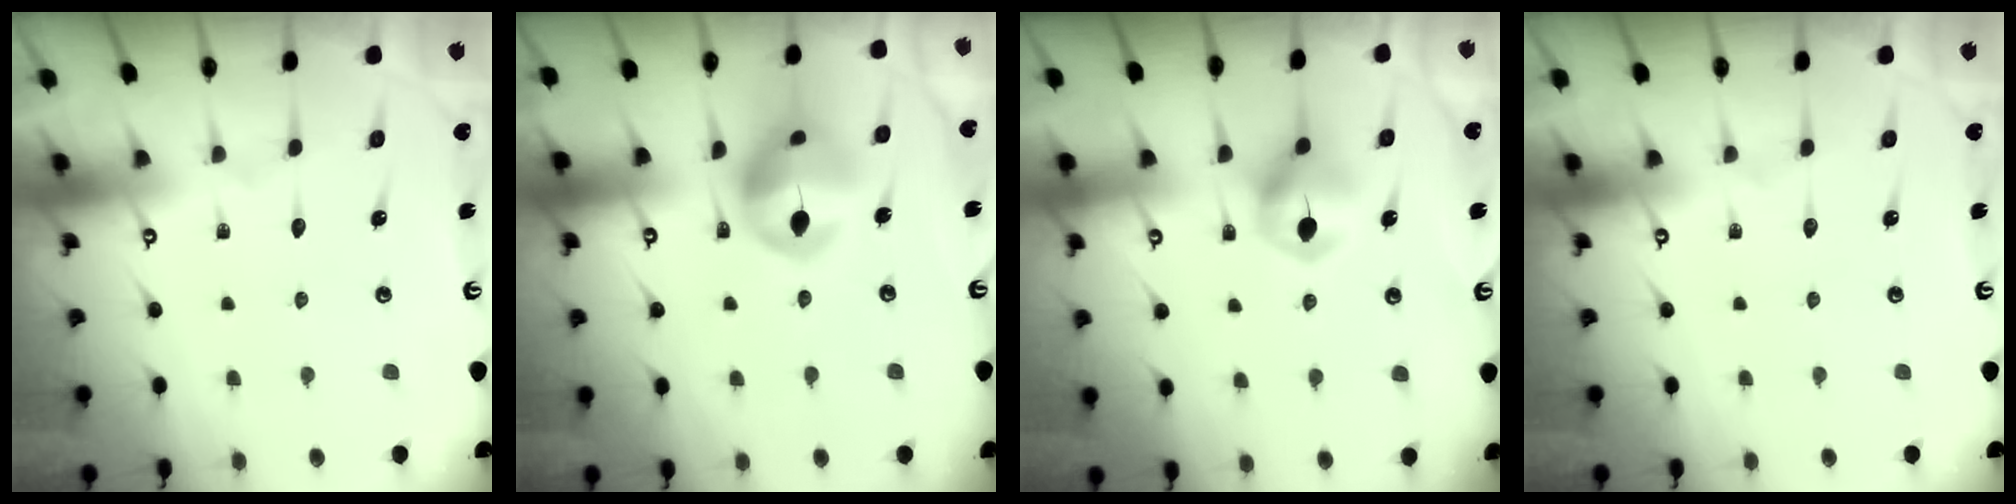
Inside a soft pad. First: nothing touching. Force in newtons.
{"total": 14.1, "press": 14.0, "slide": 1.5}
{"total": 7.4, "press": 7.4, "slide": 0.6}
{"total": 0.0}